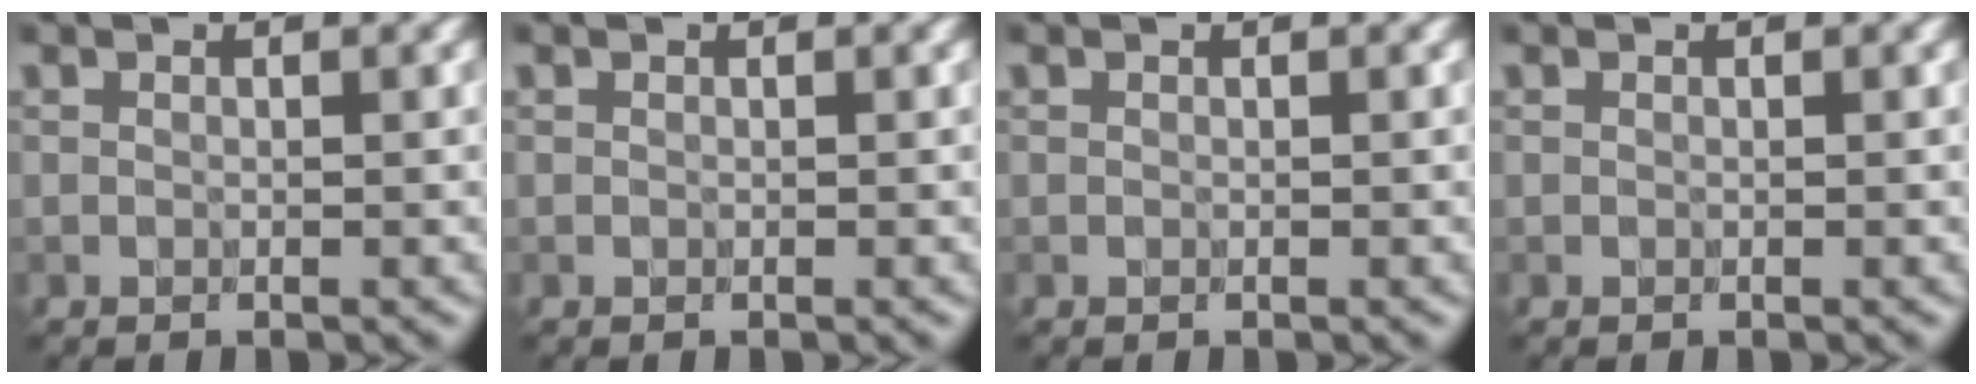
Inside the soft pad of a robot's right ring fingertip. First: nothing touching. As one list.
[{"total": 0.0}, {"total": 0.0}, {"total": 0.0}]